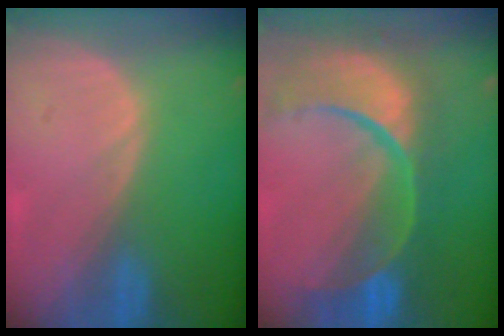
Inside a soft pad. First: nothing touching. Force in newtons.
{"total": 13.8, "press": 11.0, "slide": 8.5}